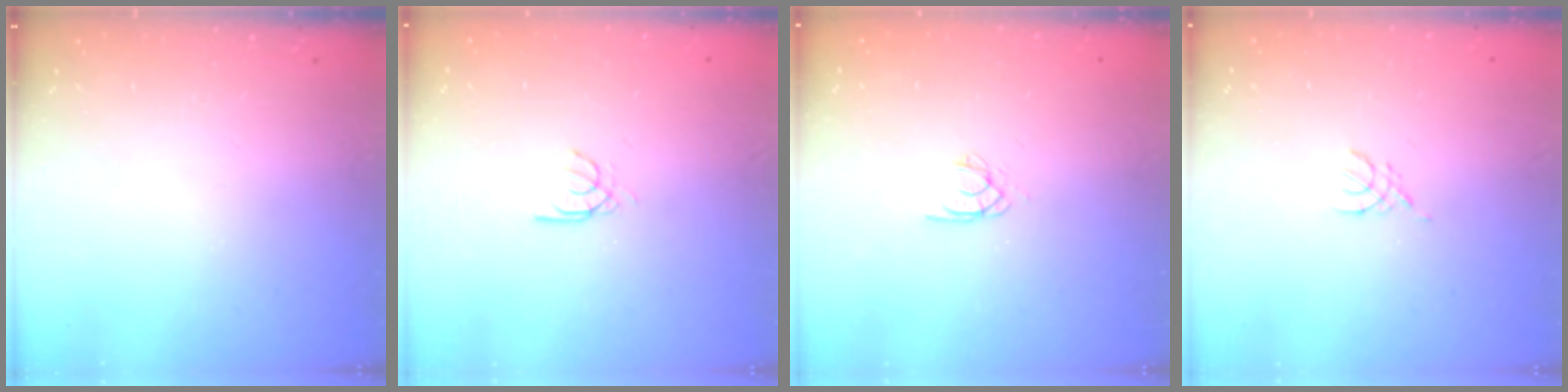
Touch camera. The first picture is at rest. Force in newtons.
{"total": 2.4, "press": 2.4, "slide": 0.3}
{"total": 2.0, "press": 2.0, "slide": 0.4}
{"total": 1.8, "press": 1.7, "slide": 0.4}